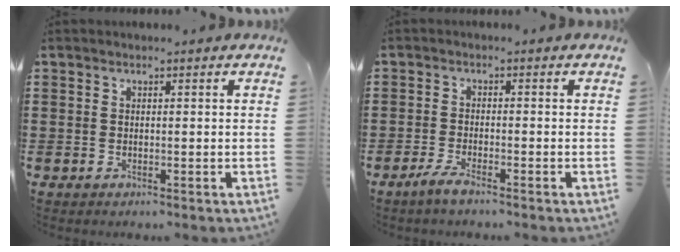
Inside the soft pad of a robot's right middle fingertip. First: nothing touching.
{"total": 2.3, "force": [-1.7, 0.1, 1.6], "torque": [-0.041, -0.005, -0.036]}